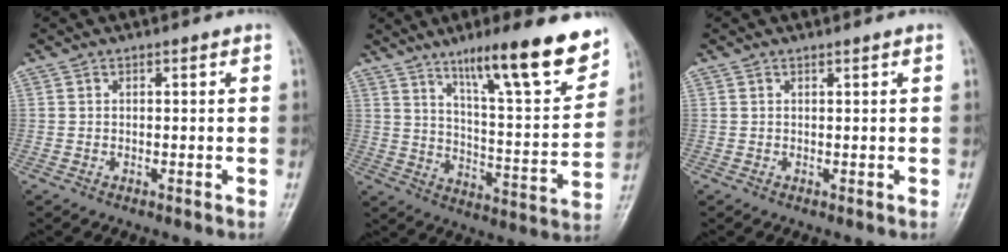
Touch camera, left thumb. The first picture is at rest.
{"total": 19.5, "force": [12.7, 3.5, 14.3], "torque": [-0.181, -0.065, 0.201]}
{"total": 0.0}